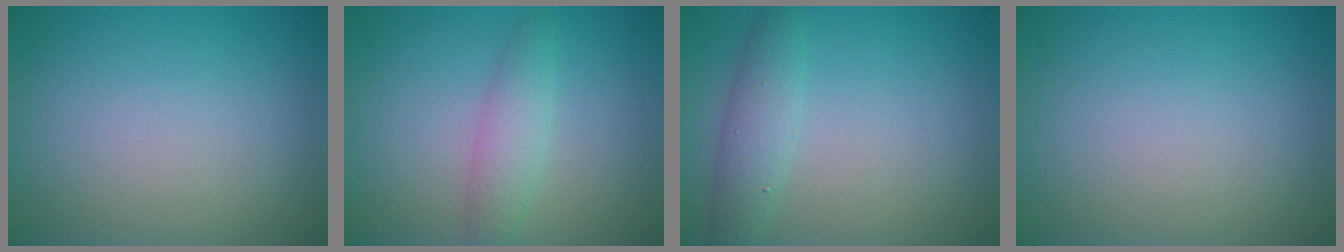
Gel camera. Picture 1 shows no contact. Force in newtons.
{"total": 2.5, "press": 2.5, "slide": 0.1}
{"total": 2.7, "press": 2.7, "slide": 0.1}
{"total": 0.0}